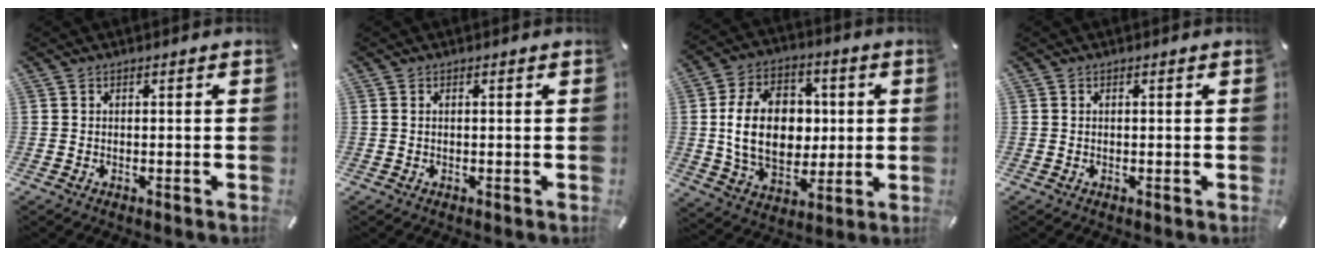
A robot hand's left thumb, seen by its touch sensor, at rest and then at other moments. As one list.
[{"total": 0.6, "force": [0.1, 0.1, 0.6], "torque": [-0.011, 0.000, 0.001]}, {"total": 18.2, "force": [1.2, 13.5, 12.2], "torque": [-0.238, 0.012, 0.022]}, {"total": 0.0}]